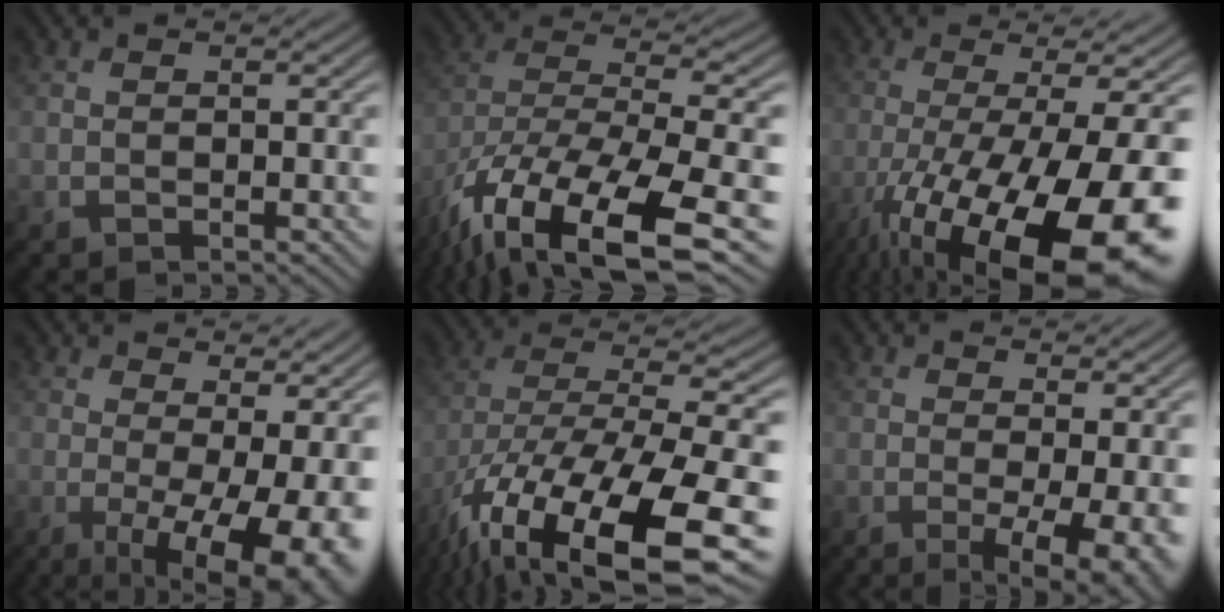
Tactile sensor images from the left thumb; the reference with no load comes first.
{"total": 17.0, "force": [-9.5, 6.3, 12.6], "torque": [-0.281, -0.033, -0.148]}
{"total": 19.6, "force": [-8.7, 5.7, 16.6], "torque": [-0.259, -0.039, -0.129]}
{"total": 13.1, "force": [-1.6, 4.4, 12.2], "torque": [-0.144, 0.002, -0.007]}
{"total": 18.7, "force": [-9.9, 6.6, 14.4], "torque": [-0.277, -0.033, -0.150]}
{"total": 7.5, "force": [-1.1, 2.1, 7.1], "torque": [-0.102, -0.007, -0.009]}